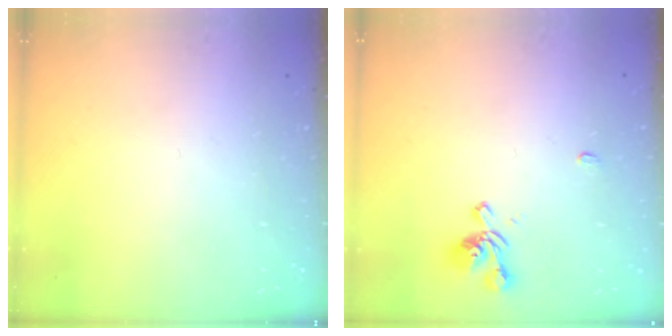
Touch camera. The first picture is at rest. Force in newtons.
{"total": 1.8, "press": 1.4, "slide": 1.1}